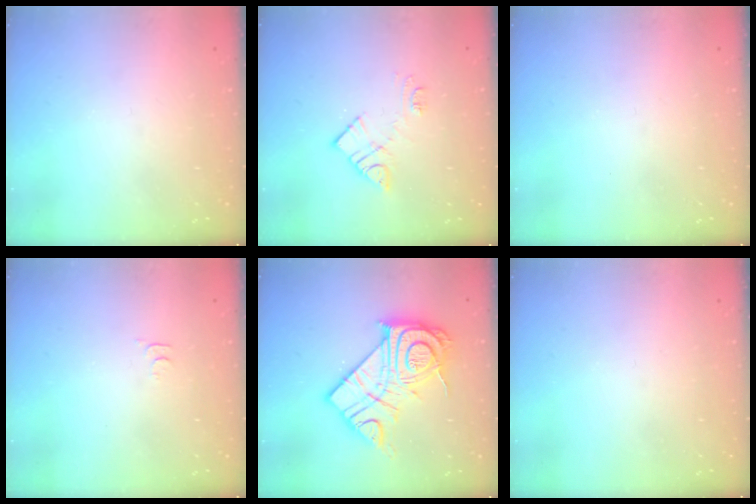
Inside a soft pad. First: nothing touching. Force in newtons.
{"total": 10.1, "press": 10.1, "slide": 0.6}
{"total": 0.0}
{"total": 3.4, "press": 3.4, "slide": 0.5}
{"total": 20.7, "press": 20.7, "slide": 1.7}
{"total": 0.0}